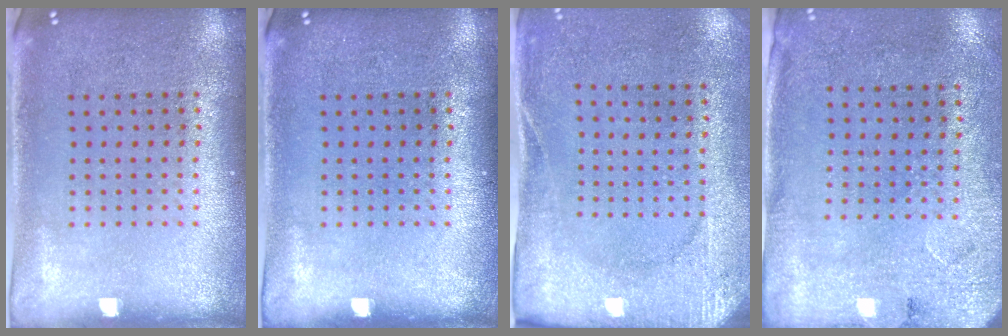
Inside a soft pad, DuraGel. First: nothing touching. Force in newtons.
{"total": 0.0}
{"total": 2.7, "press": 2.2, "slide": 1.5}
{"total": 2.6, "press": 2.1, "slide": 1.5}